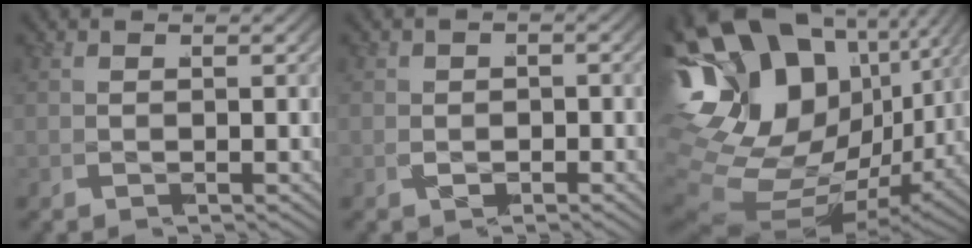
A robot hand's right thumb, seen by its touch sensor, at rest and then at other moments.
{"total": 1.4, "force": [-0.7, 1.2, -0.1], "torque": [-0.015, -0.008, -0.006]}
{"total": 21.5, "force": [-1.5, 15.8, 14.5], "torque": [-0.285, -0.047, -0.018]}